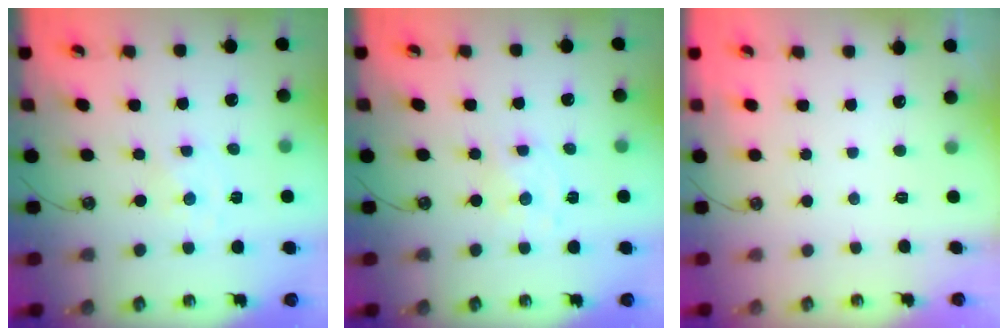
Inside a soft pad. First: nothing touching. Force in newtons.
{"total": 1.6, "press": 1.6, "slide": 0.3}
{"total": 0.0}